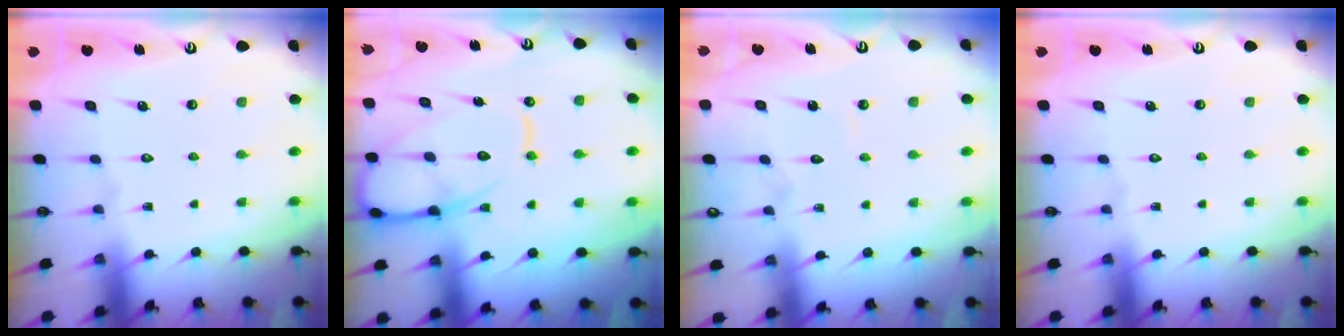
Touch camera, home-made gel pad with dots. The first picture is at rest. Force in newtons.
{"total": 13.0, "press": 12.9, "slide": 1.3}
{"total": 2.5, "press": 2.5, "slide": 0.1}
{"total": 0.0}